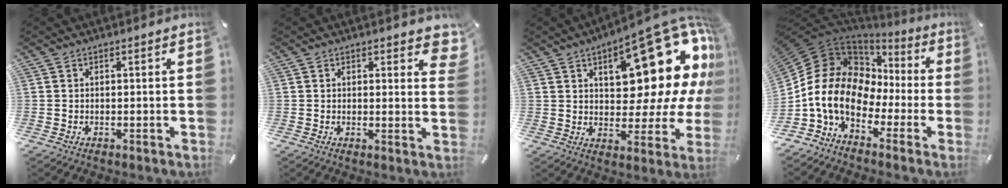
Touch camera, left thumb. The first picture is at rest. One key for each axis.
{"total": 2.7, "fx": 1.6, "fy": 1.4, "fz": 1.6, "tx": -0.011, "ty": -0.006, "tz": 0.024}
{"total": 23.4, "fx": 11.0, "fy": 11.5, "fz": 17.2, "tx": -0.211, "ty": -0.075, "tz": 0.182}
{"total": 15.6, "fx": -2.0, "fy": 12.1, "fz": 9.6, "tx": -0.213, "ty": -0.009, "tz": -0.040}